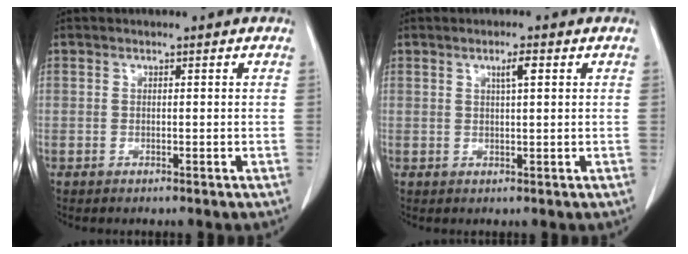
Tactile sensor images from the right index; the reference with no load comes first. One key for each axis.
{"total": 2.2, "fx": 0.9, "fy": 0.2, "fz": 2.0, "tx": -0.035, "ty": 0.001, "tz": 0.015}